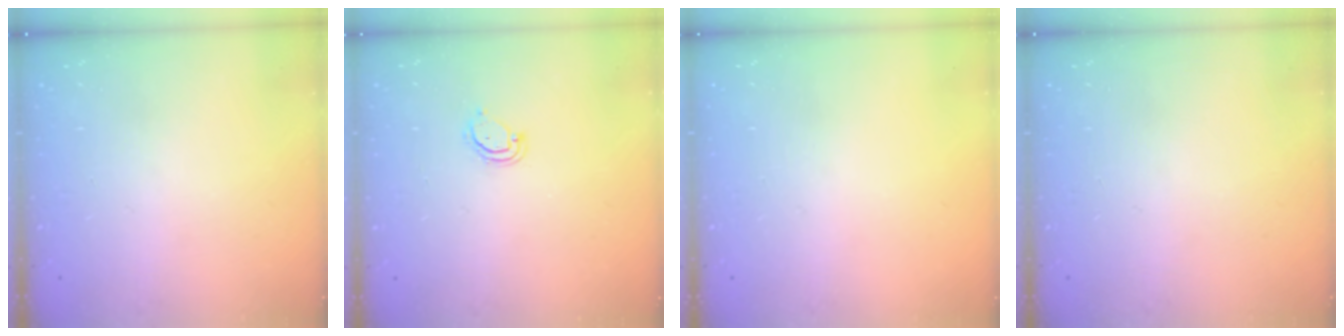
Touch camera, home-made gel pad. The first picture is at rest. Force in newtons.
{"total": 4.0, "press": 4.0, "slide": 0.4}
{"total": 0.0}
{"total": 0.0}